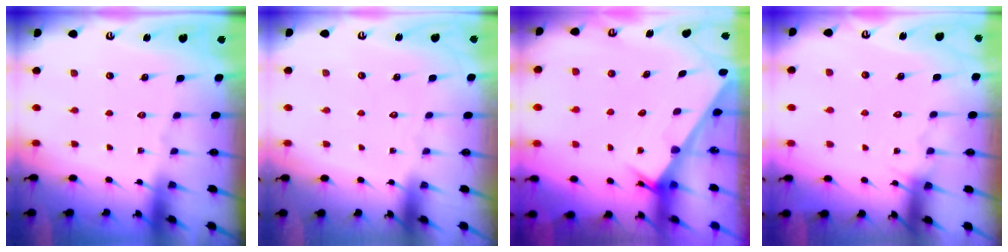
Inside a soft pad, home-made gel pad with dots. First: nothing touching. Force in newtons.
{"total": 1.8, "press": 1.7, "slide": 0.1}
{"total": 2.5, "press": 2.5, "slide": 0.1}
{"total": 5.8, "press": 5.7, "slide": 0.4}